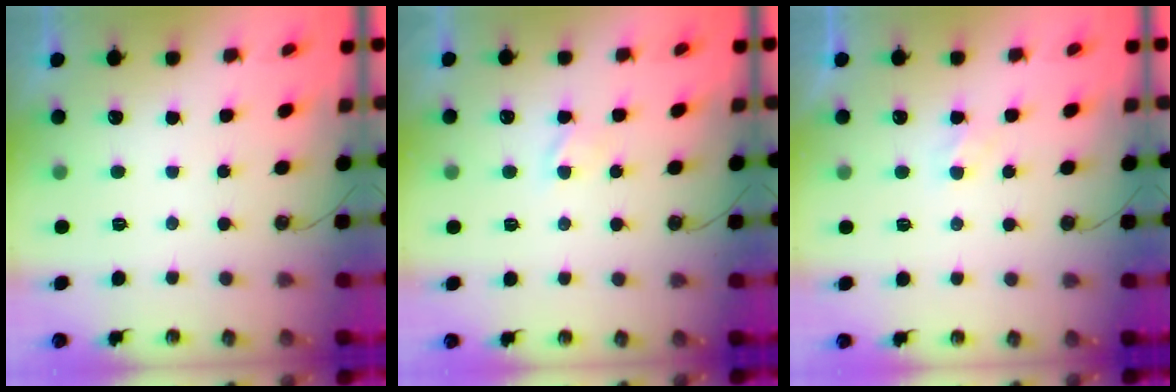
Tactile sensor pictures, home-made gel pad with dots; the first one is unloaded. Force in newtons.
{"total": 1.4, "press": 1.4, "slide": 0.2}
{"total": 2.1, "press": 2.1, "slide": 0.4}